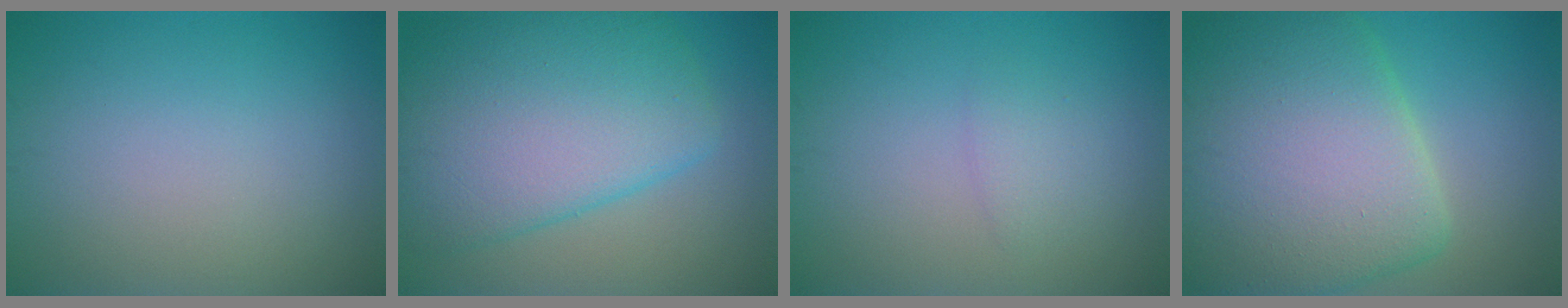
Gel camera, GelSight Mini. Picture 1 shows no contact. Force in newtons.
{"total": 10.2, "press": 10.2, "slide": 0.4}
{"total": 1.2, "press": 1.2, "slide": 0.2}
{"total": 12.6, "press": 12.6, "slide": 1.0}